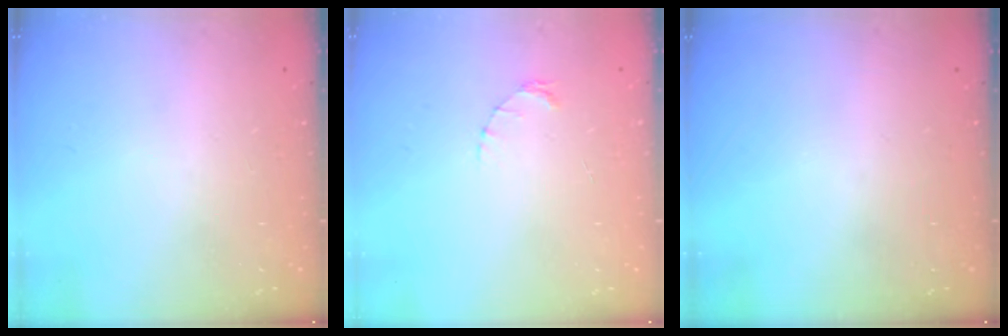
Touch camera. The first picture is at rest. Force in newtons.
{"total": 1.6, "press": 1.5, "slide": 0.3}
{"total": 0.0}